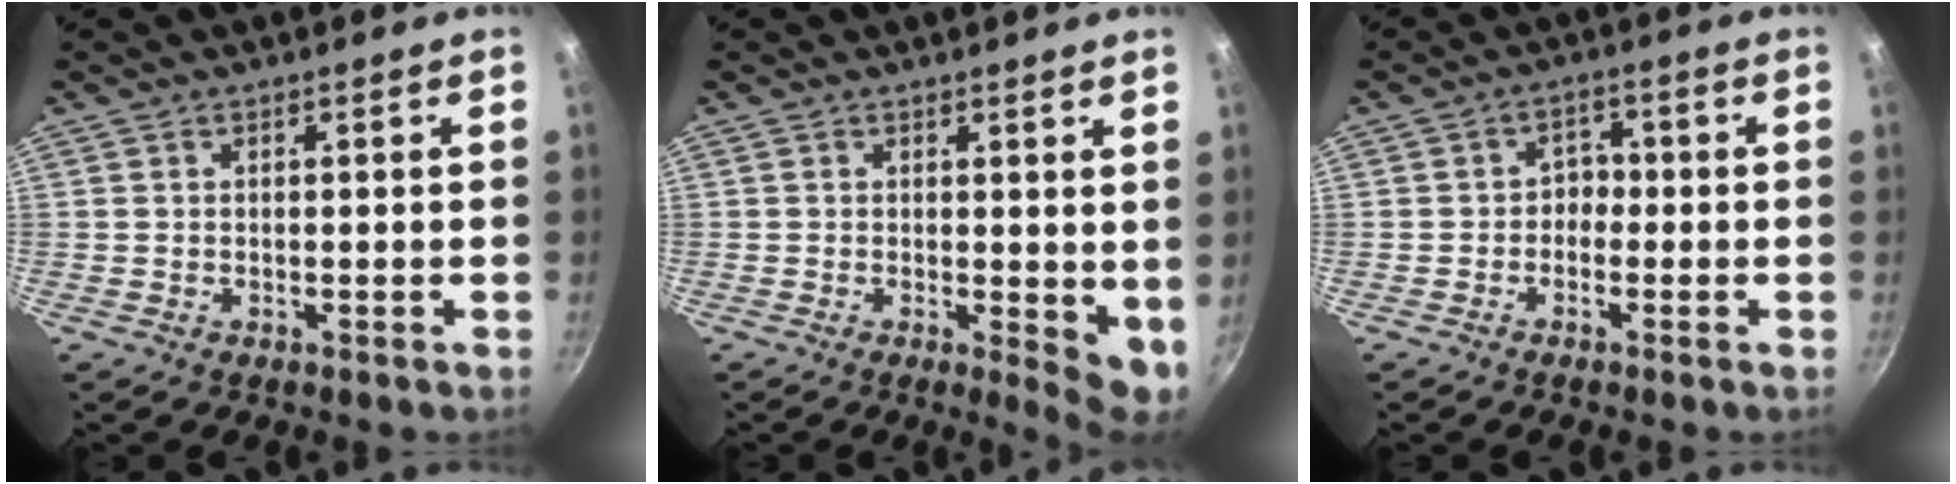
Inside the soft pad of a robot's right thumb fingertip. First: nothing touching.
{"total": 5.4, "force": [0.9, 2.1, 4.9], "torque": [-0.060, -0.008, 0.014]}
{"total": 3.0, "force": [-0.9, 2.4, 1.4], "torque": [0.003, 0.017, -0.022]}